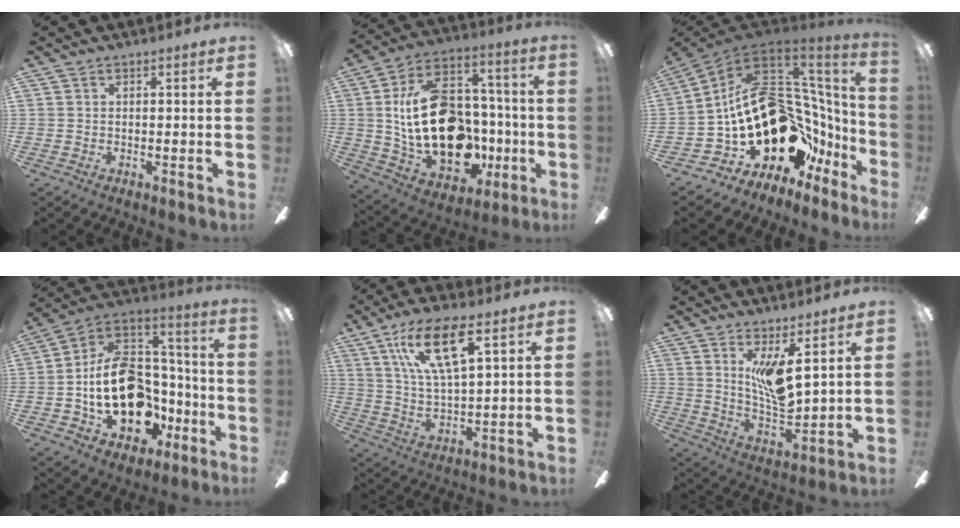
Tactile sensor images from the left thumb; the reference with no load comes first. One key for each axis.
{"total": 25.5, "fx": -0.6, "fy": 16.9, "fz": 19.1, "tx": -0.361, "ty": 0.006, "tz": 0.004}
{"total": 26.0, "fx": -1.2, "fy": 16.9, "fz": 19.8, "tx": -0.347, "ty": -0.035, "tz": 0.027}
{"total": 21.4, "fx": -4.5, "fy": 14.8, "fz": 14.8, "tx": -0.277, "ty": 0.018, "tz": -0.068}
{"total": 14.9, "fx": 8.2, "fy": 4.7, "fz": 11.6, "tx": -0.226, "ty": -0.016, "tz": 0.139}
{"total": 10.4, "fx": 5.0, "fy": 2.9, "fz": 8.6, "tx": -0.171, "ty": -0.036, "tz": 0.087}